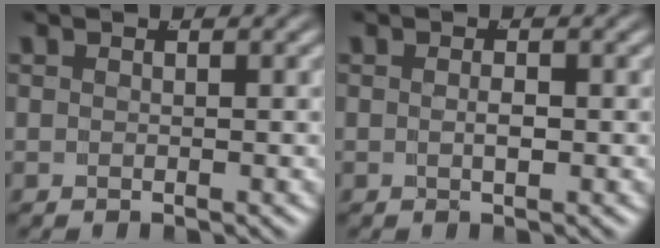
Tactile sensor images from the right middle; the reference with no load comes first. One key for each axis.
{"total": 1.0, "fx": -0.3, "fy": 0.1, "fz": 0.9, "tx": -0.017, "ty": -0.007, "tz": -0.001}